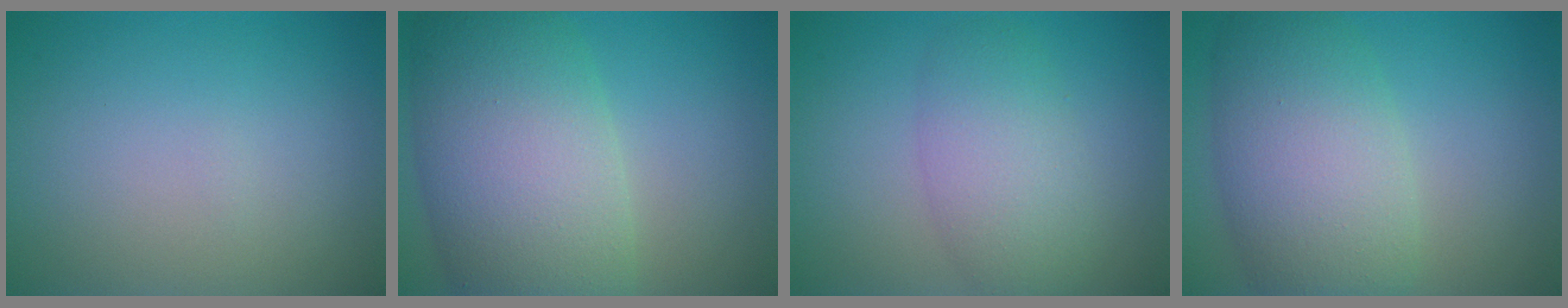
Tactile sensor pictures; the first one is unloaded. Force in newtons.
{"total": 11.4, "press": 11.4, "slide": 0.5}
{"total": 4.5, "press": 4.5, "slide": 0.3}
{"total": 8.4, "press": 8.4, "slide": 0.3}